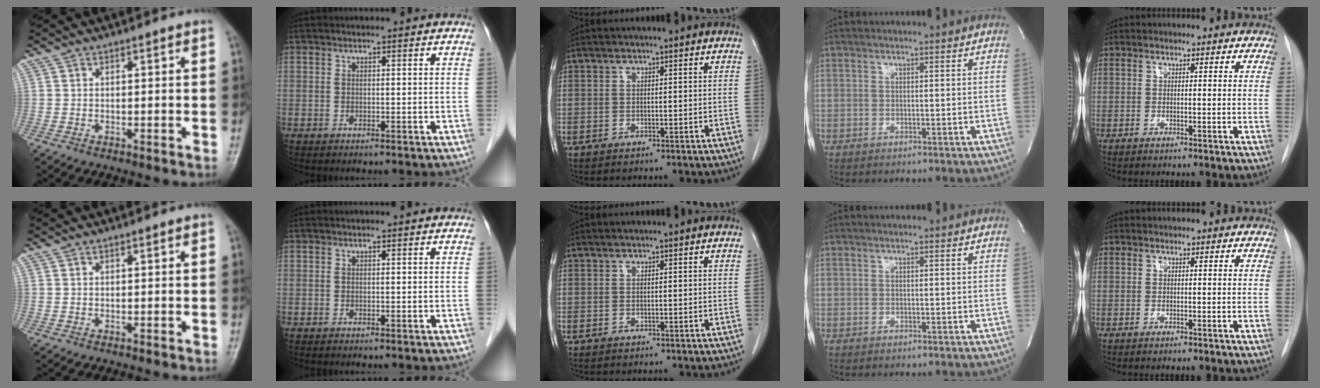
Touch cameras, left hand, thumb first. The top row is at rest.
{}